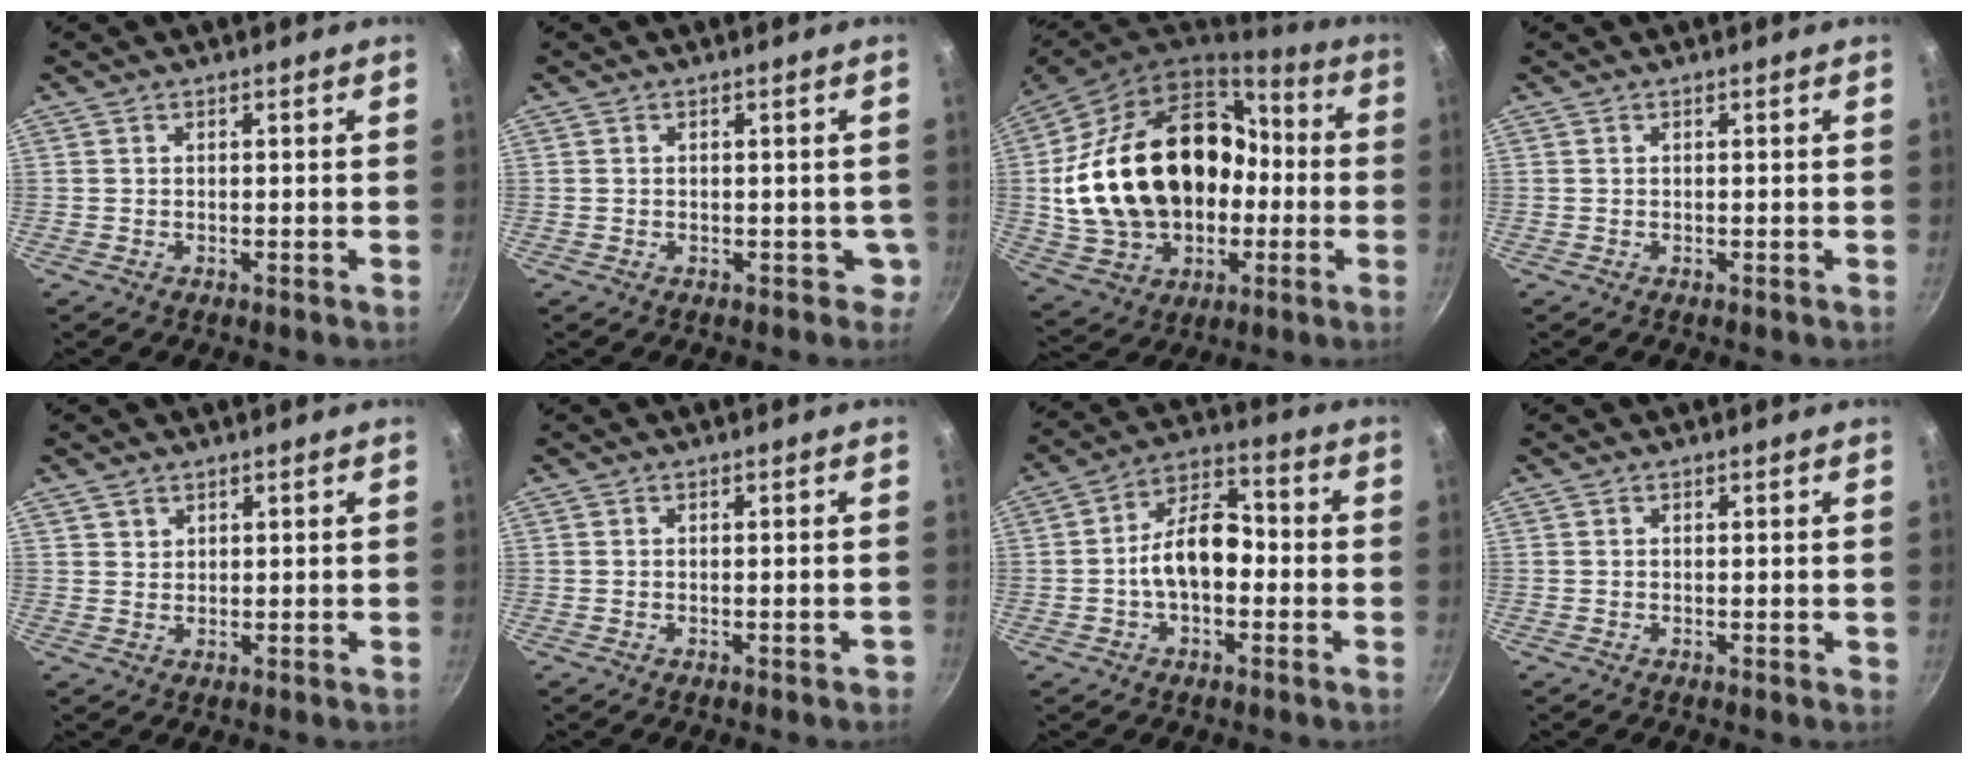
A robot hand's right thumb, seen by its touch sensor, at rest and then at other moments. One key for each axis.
{"total": 2.3, "fx": -0.4, "fy": 2.0, "fz": 1.1, "tx": 0.012, "ty": 0.008, "tz": 0.000}
{"total": 29.3, "fx": -0.5, "fy": 21.0, "fz": 20.5, "tx": -0.339, "ty": 0.053, "tz": 0.017}
{"total": 0.0}
{"total": 1.7, "fx": 1.1, "fy": 1.3, "fz": 0.3, "tx": 0.003, "ty": 0.002, "tz": 0.019}
{"total": 1.2, "fx": -0.6, "fy": 0.4, "fz": 1.0, "tx": -0.007, "ty": 0.007, "tz": -0.008}
{"total": 11.2, "fx": -1.5, "fy": 6.9, "fz": 8.7, "tx": -0.114, "ty": 0.045, "tz": -0.041}
{"total": 0.5, "fx": 0.0, "fy": 0.3, "fz": 0.4, "tx": -0.003, "ty": 0.001, "tz": 0.000}